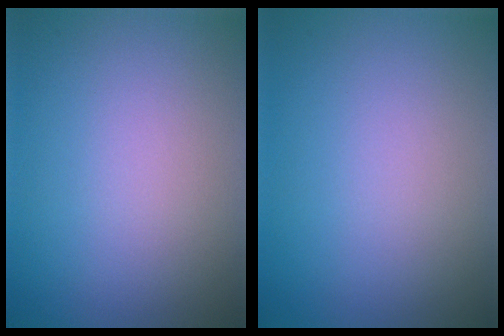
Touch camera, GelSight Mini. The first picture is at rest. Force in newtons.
{"total": 0.0}